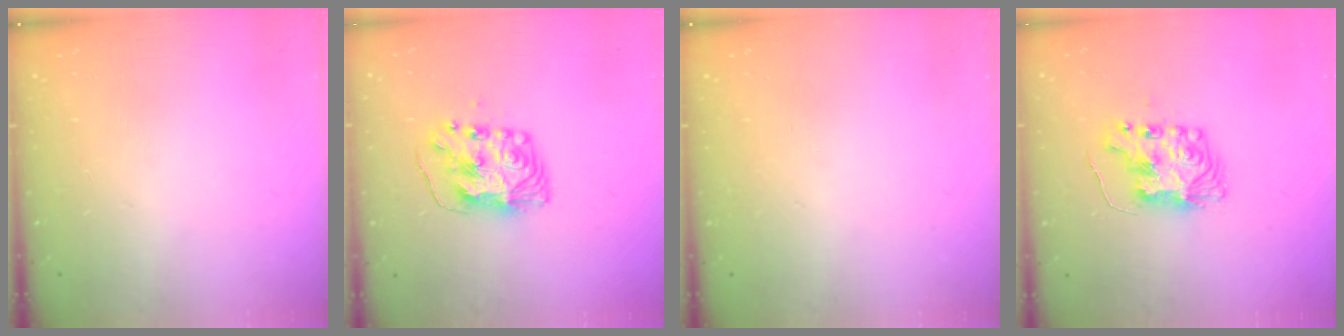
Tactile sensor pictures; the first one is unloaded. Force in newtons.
{"total": 8.1, "press": 8.1, "slide": 0.8}
{"total": 0.0}
{"total": 9.3, "press": 9.3, "slide": 0.4}